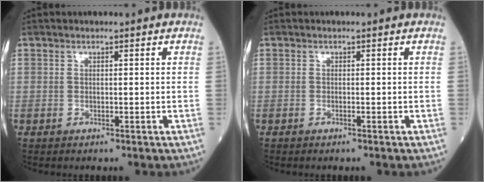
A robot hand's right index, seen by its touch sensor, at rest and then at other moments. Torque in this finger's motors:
{"motor_torque": [0.16, -0.13, 0.07, 0.01]}